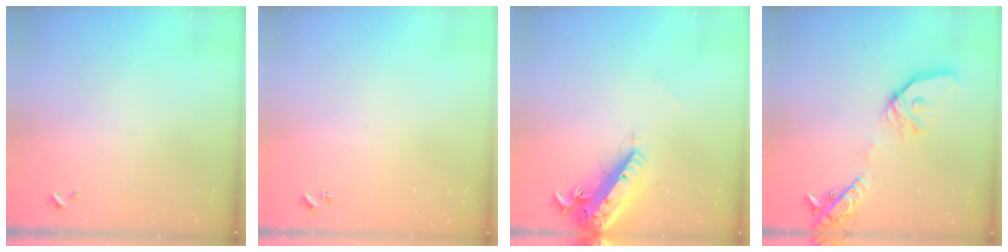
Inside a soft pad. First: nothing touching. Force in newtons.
{"total": 5.4, "press": 5.4, "slide": 0.6}
{"total": 18.1, "press": 17.7, "slide": 3.6}
{"total": 18.6, "press": 18.3, "slide": 3.1}